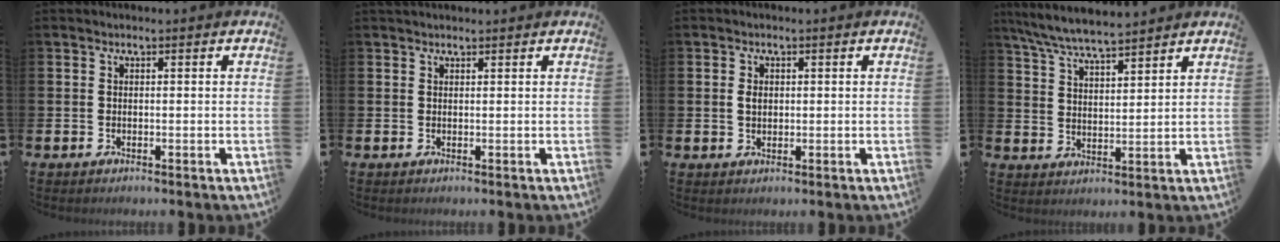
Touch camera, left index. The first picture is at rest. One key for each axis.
{"total": 0.9, "fx": 0.8, "fy": 0.2, "fz": 0.2, "tx": 0.006, "ty": -0.003, "tz": 0.013}
{"total": 1.6, "fx": 0.4, "fy": 1.1, "fz": 1.0, "tx": -0.005, "ty": 0.000, "tz": 0.003}
{"total": 6.8, "fx": 6.4, "fy": 0.5, "fz": 2.0, "tx": -0.061, "ty": -0.030, "tz": 0.116}